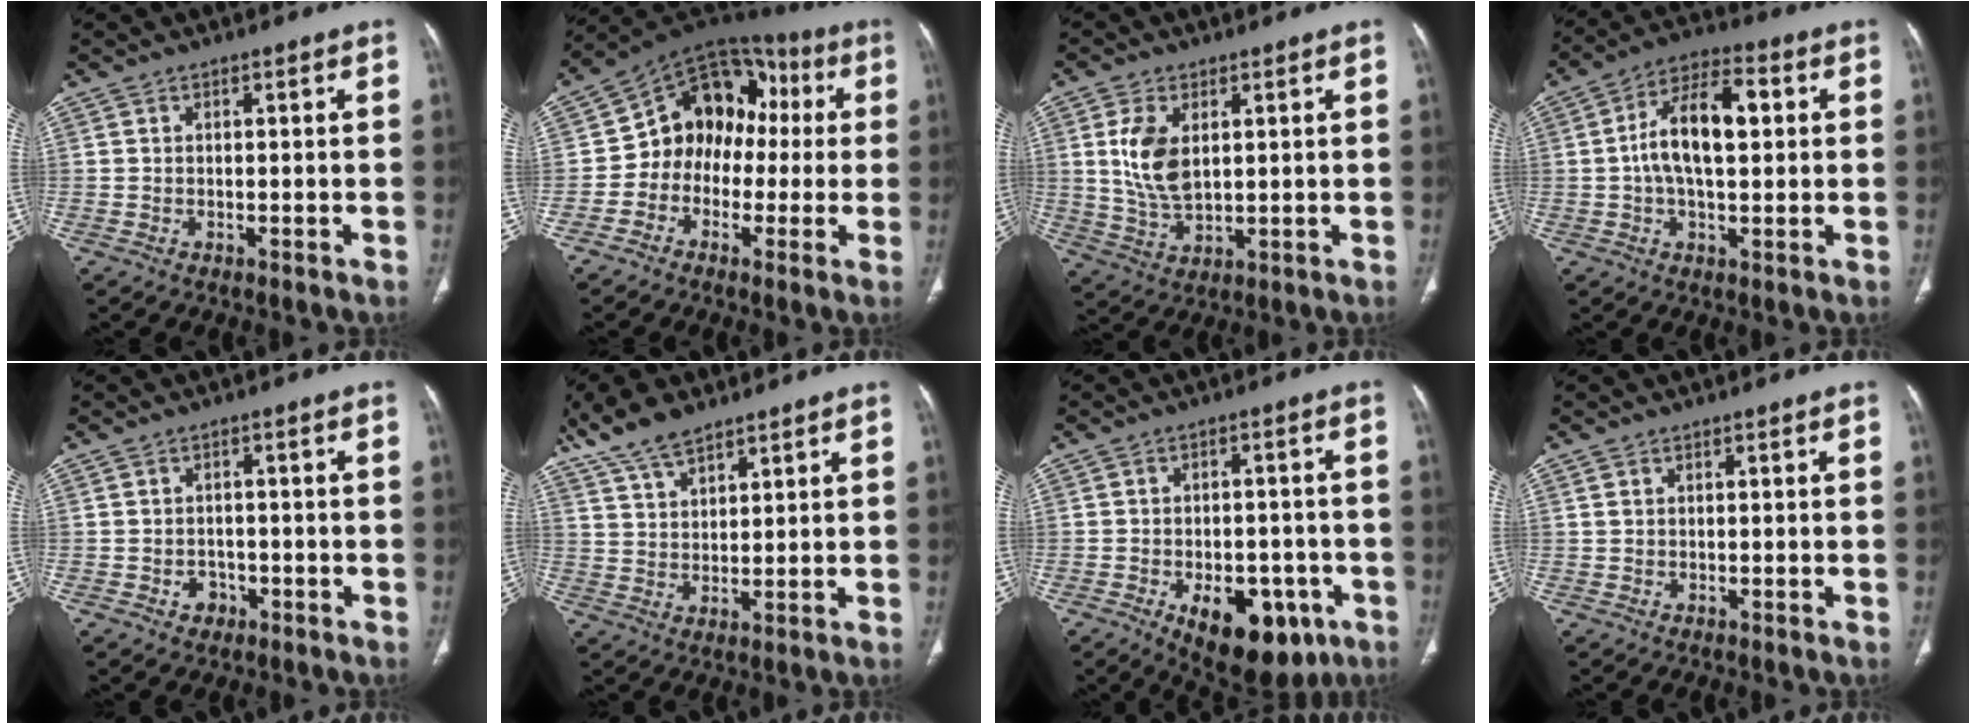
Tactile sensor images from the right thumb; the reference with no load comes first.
{"total": 14.8, "force": [-0.8, 11.8, 9.0], "torque": [-0.081, 0.054, -0.028]}
{"total": 13.4, "force": [3.8, 7.3, 10.6], "torque": [-0.209, -0.020, 0.087]}
{"total": 12.7, "force": [1.4, 6.3, 11.0], "torque": [-0.191, 0.026, 0.018]}
{"total": 2.7, "force": [-1.1, 2.3, 1.0], "torque": [-0.001, 0.011, -0.012]}
{"total": 9.0, "force": [6.9, 3.5, 4.6], "torque": [-0.079, -0.020, 0.135]}
{"total": 15.0, "force": [-6.6, 8.5, 10.4], "torque": [-0.117, 0.020, -0.078]}
{"total": 0.7, "force": [0.3, 0.5, 0.4], "torque": [-0.008, 0.005, 0.010]}